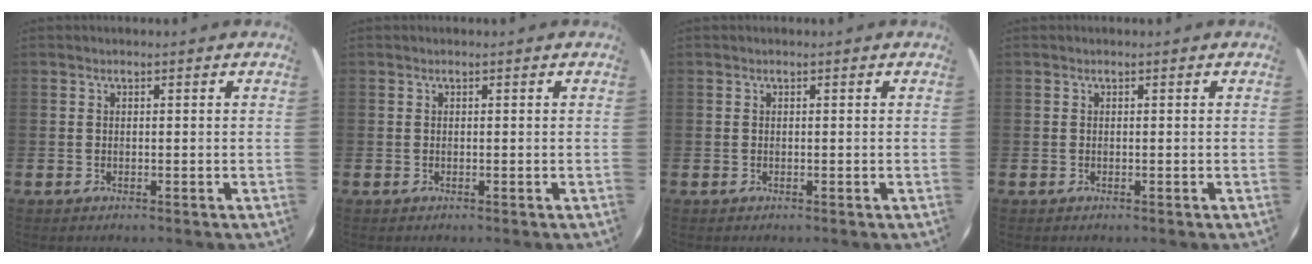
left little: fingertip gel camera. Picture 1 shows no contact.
{"total": 0.0}
{"total": 0.0}
{"total": 0.0}